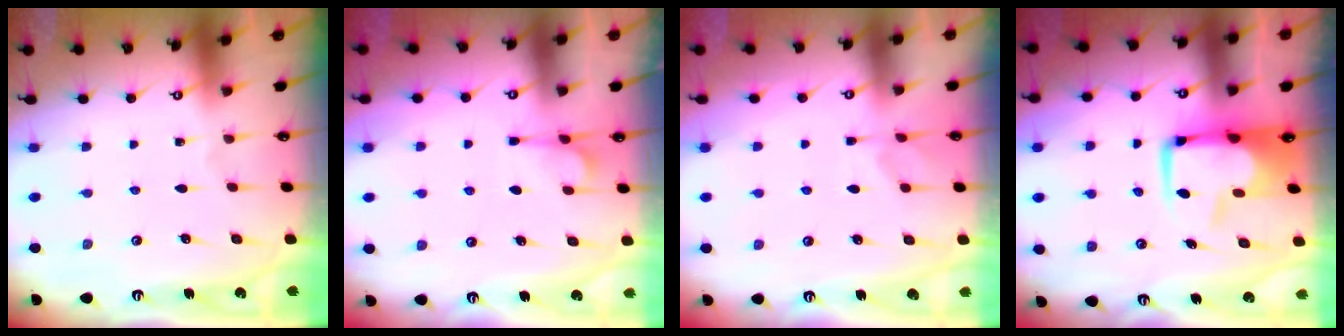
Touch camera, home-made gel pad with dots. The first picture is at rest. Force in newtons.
{"total": 1.9, "press": 1.4, "slide": 1.2}
{"total": 3.6, "press": 3.4, "slide": 1.2}
{"total": 8.3, "press": 8.1, "slide": 1.4}